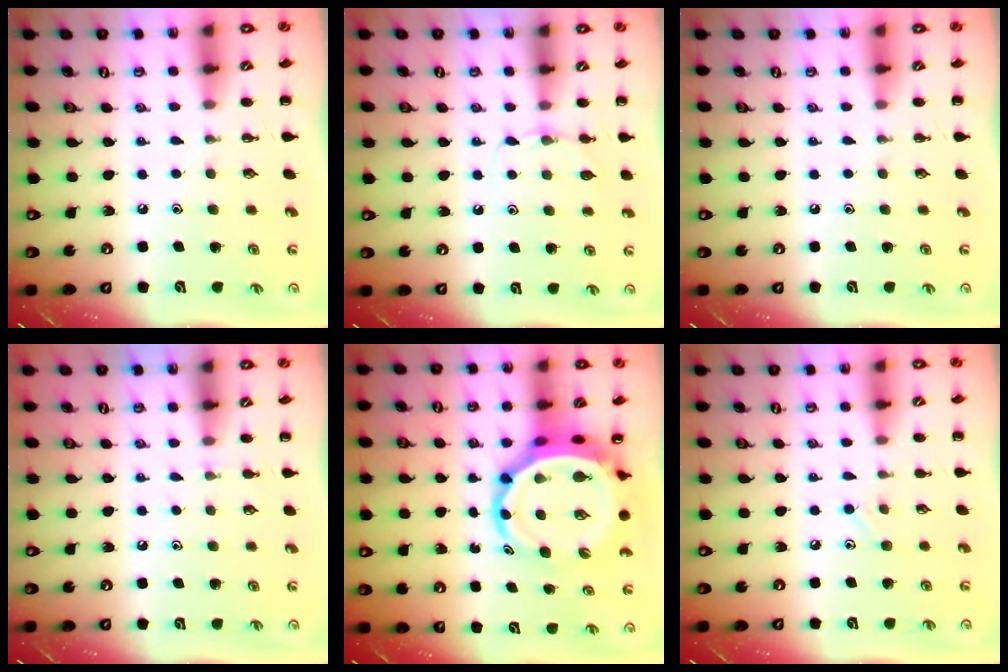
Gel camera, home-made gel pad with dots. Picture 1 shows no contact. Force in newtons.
{"total": 5.1, "press": 4.8, "slide": 1.5}
{"total": 0.0}
{"total": 3.2, "press": 3.0, "slide": 1.2}
{"total": 9.0, "press": 8.6, "slide": 2.5}
{"total": 6.2, "press": 5.8, "slide": 2.0}